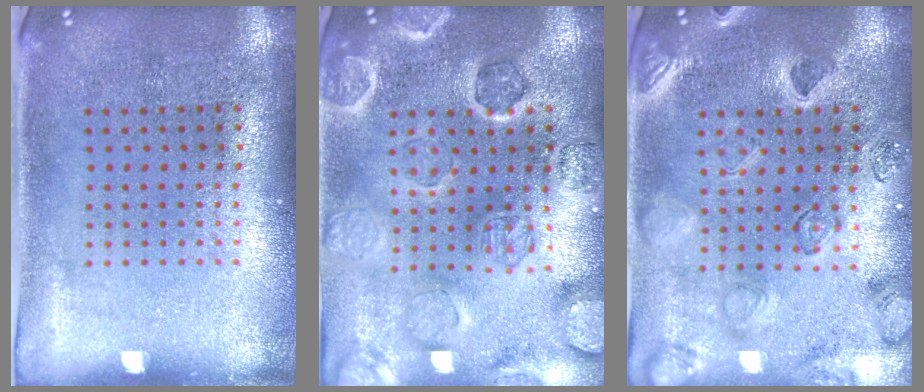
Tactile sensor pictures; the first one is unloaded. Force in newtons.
{"total": 2.6, "press": 2.6, "slide": 0.2}
{"total": 2.5, "press": 2.4, "slide": 0.6}